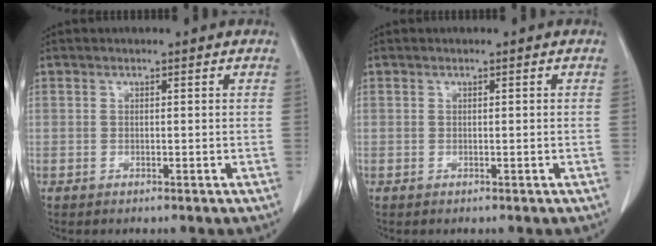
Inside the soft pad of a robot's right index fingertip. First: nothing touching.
{"total": 0.0}